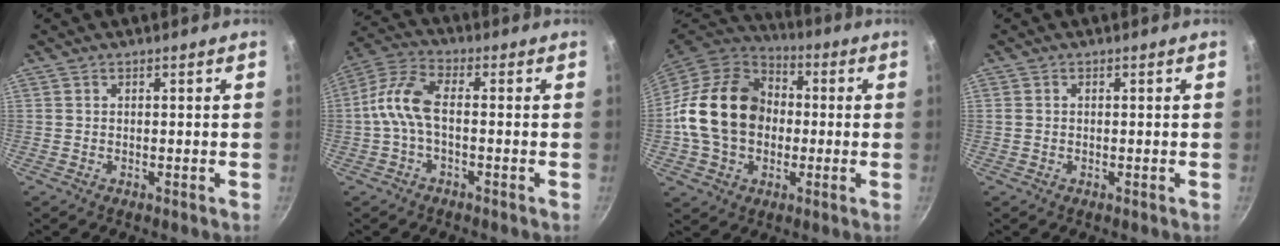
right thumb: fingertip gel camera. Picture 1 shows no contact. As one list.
[{"total": 8.2, "force": [-1.4, 3.9, 7.1], "torque": [-0.159, 0.033, -0.044]}, {"total": 19.7, "force": [-0.4, 15.3, 12.5], "torque": [-0.194, 0.036, -0.013]}, {"total": 0.7, "force": [0.1, 0.6, 0.4], "torque": [-0.007, 0.003, 0.002]}]